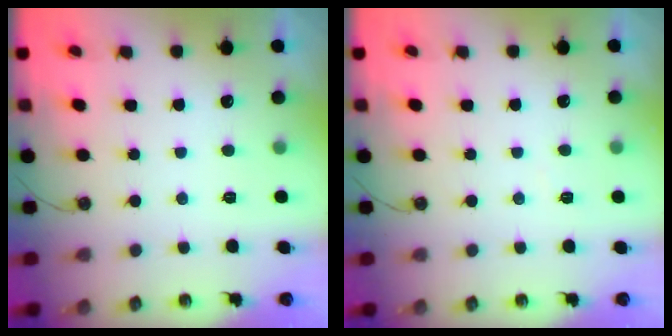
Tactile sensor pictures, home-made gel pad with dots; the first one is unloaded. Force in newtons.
{"total": 3.4, "press": 3.4, "slide": 0.5}